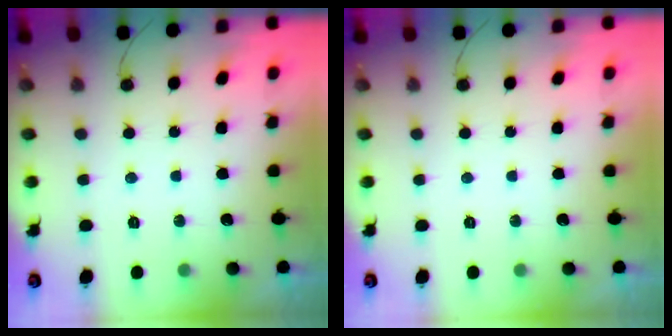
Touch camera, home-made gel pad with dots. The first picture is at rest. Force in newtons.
{"total": 0.0}